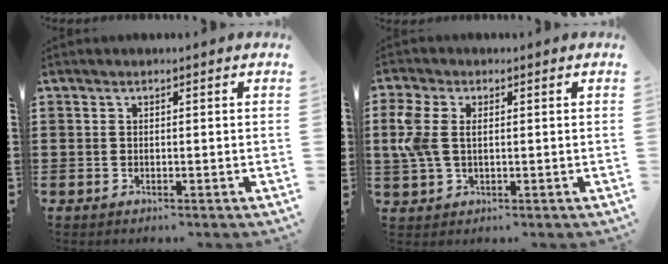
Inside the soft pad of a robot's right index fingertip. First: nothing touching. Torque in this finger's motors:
{"motor_torque": [1.17, 0.19, 0.33, 0.14]}